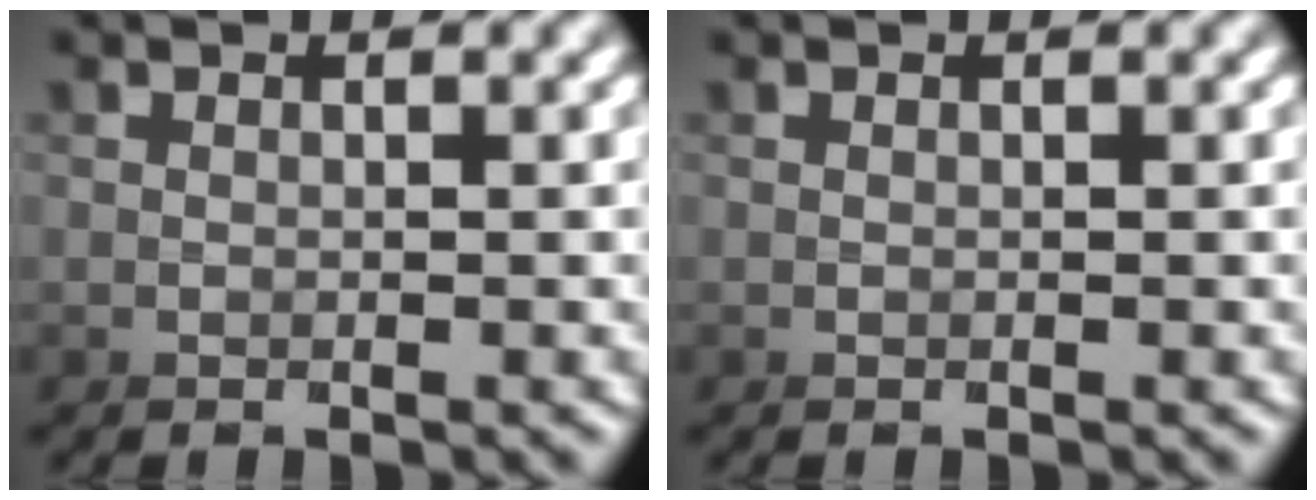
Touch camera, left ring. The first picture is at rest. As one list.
[{"total": 0.0}]